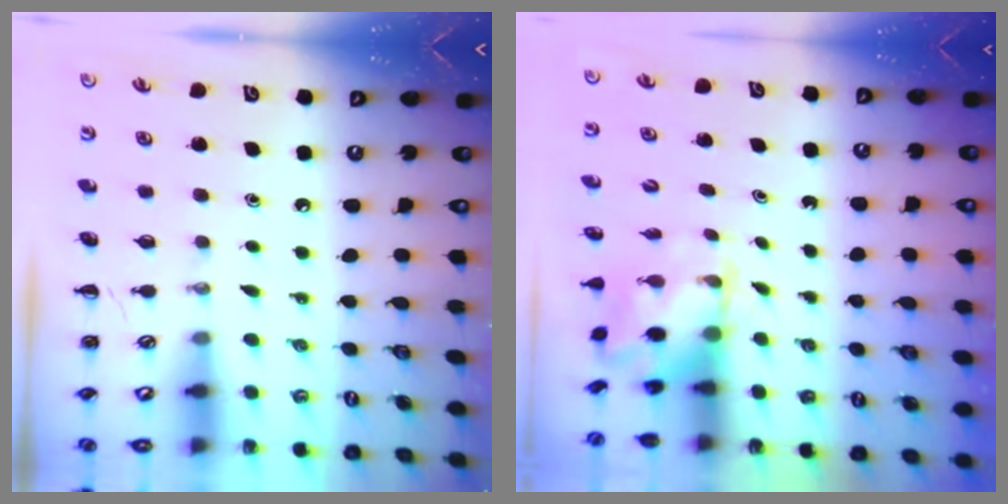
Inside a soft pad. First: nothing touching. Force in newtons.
{"total": 2.7, "press": 2.5, "slide": 0.9}